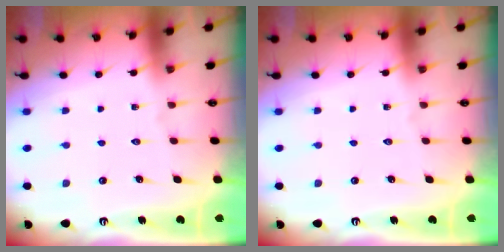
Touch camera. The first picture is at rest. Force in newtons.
{"total": 0.0}